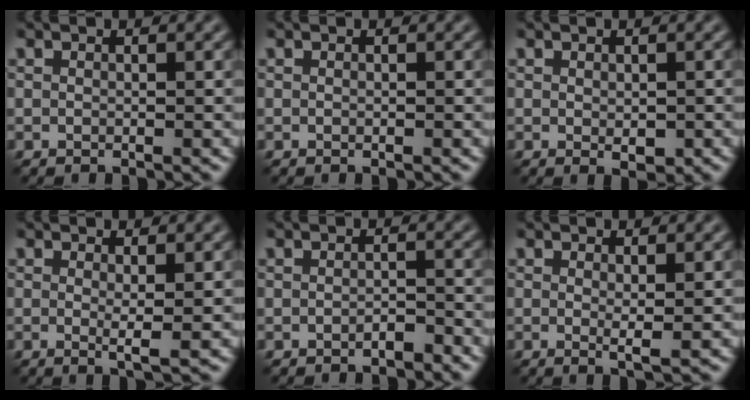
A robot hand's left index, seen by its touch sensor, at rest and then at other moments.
{"total": 0.0}
{"total": 1.4, "force": [-0.2, 0.7, 1.2], "torque": [-0.016, -0.007, 0.002]}
{"total": 1.8, "force": [0.3, 0.2, 1.8], "torque": [-0.029, -0.009, 0.003]}
{"total": 1.1, "force": [-0.8, 0.3, 0.6], "torque": [-0.009, 0.003, -0.014]}
{"total": 1.4, "force": [0.3, 0.1, 1.4], "torque": [-0.023, -0.006, 0.003]}